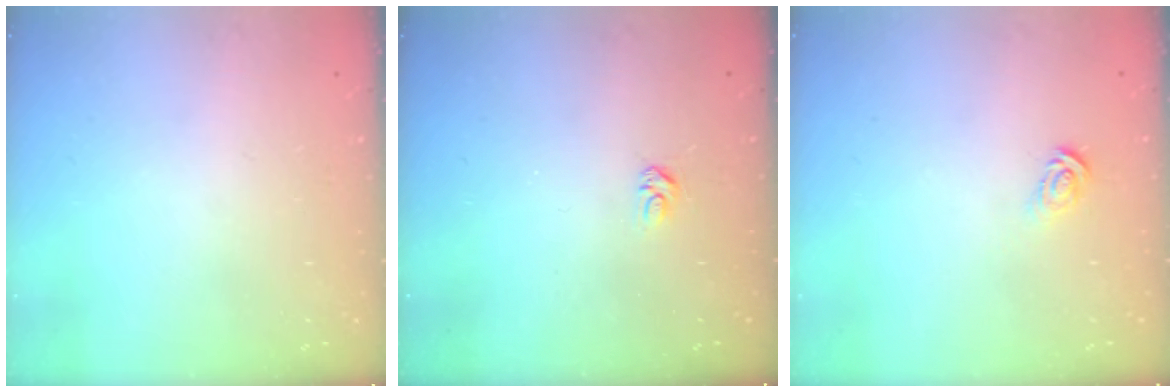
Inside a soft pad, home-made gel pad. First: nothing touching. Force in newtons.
{"total": 3.6, "press": 3.5, "slide": 0.5}
{"total": 3.1, "press": 3.1, "slide": 0.2}